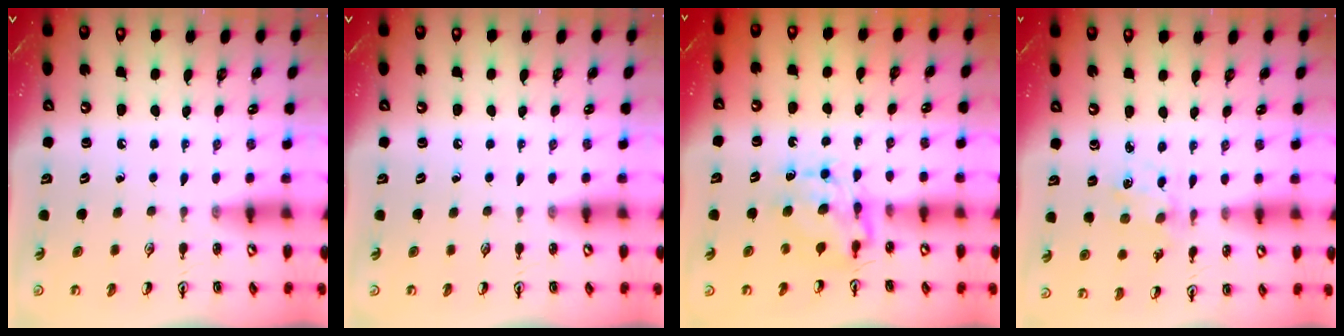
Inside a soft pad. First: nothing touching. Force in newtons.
{"total": 0.0}
{"total": 6.9, "press": 6.9, "slide": 0.5}
{"total": 1.1, "press": 1.0, "slide": 0.2}